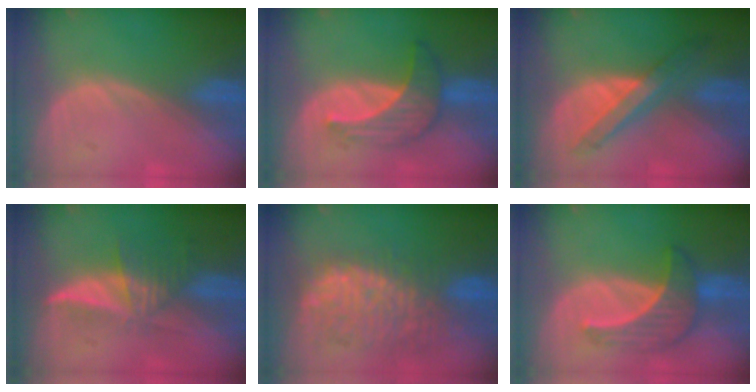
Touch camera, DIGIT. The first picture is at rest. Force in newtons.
{"total": 7.0, "press": 6.6, "slide": 2.3}
{"total": 7.2, "press": 6.3, "slide": 3.3}
{"total": 6.1, "press": 5.5, "slide": 2.5}
{"total": 11.0, "press": 10.1, "slide": 4.3}
{"total": 6.7, "press": 6.7, "slide": 0.7}